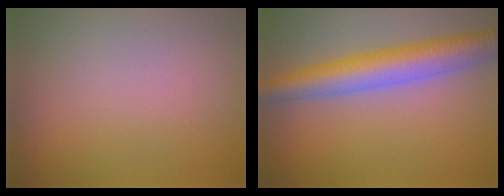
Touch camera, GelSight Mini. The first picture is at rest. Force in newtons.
{"total": 6.4, "press": 6.4, "slide": 0.2}